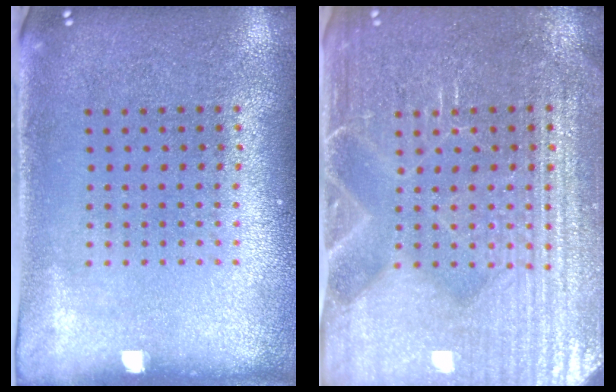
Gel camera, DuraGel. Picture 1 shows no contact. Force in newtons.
{"total": 4.7, "press": 4.5, "slide": 1.1}